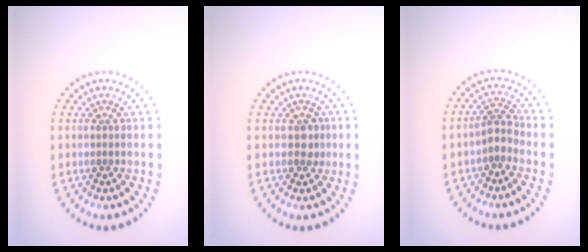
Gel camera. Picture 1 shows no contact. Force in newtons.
{"total": 1.3, "press": 1.2, "slide": 0.5}
{"total": 1.9, "press": 1.5, "slide": 1.2}